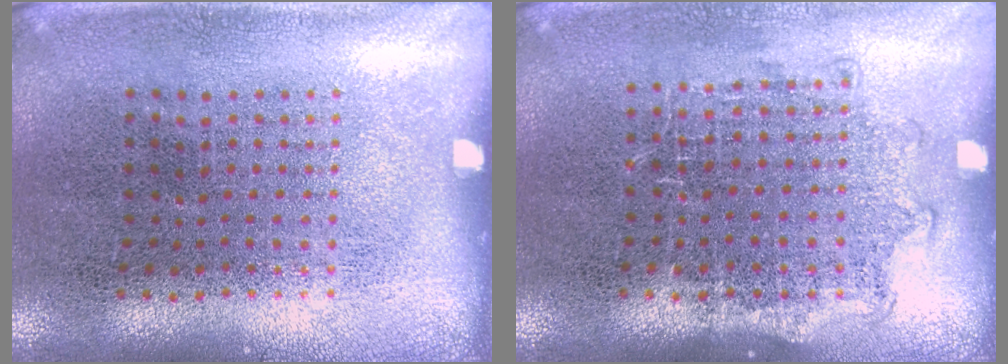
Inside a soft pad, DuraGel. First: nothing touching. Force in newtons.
{"total": 1.1, "press": 0.9, "slide": 0.5}